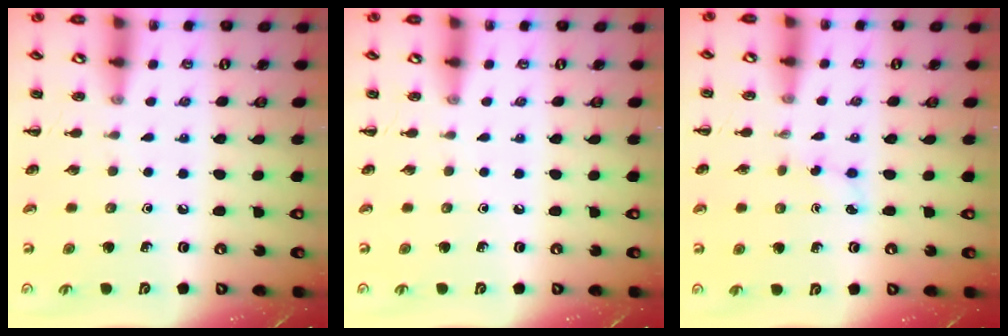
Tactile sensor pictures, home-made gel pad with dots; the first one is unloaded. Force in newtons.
{"total": 0.0}
{"total": 3.0, "press": 2.8, "slide": 0.9}